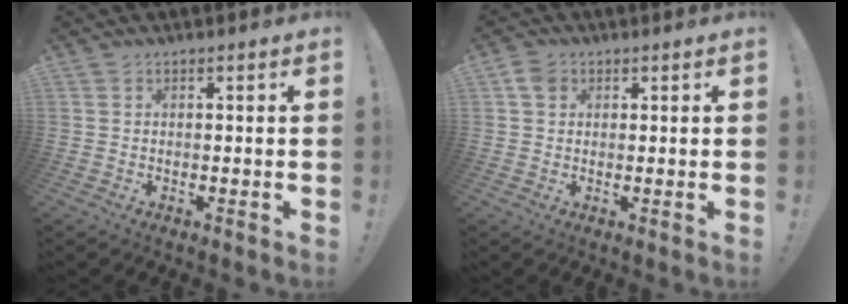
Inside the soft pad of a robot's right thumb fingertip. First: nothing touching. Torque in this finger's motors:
{"motor_torque": [0.10, -0.03, 0.10, -0.18, 0.05]}